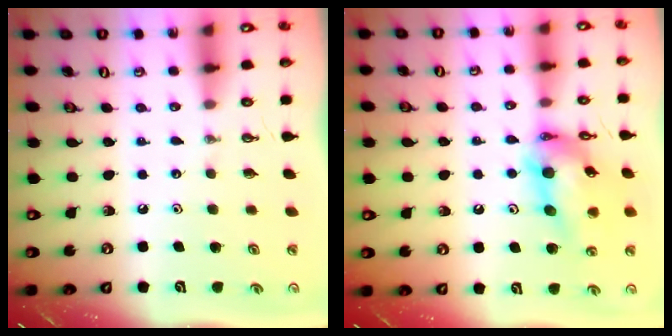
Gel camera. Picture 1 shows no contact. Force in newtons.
{"total": 15.6, "press": 15.5, "slide": 1.2}